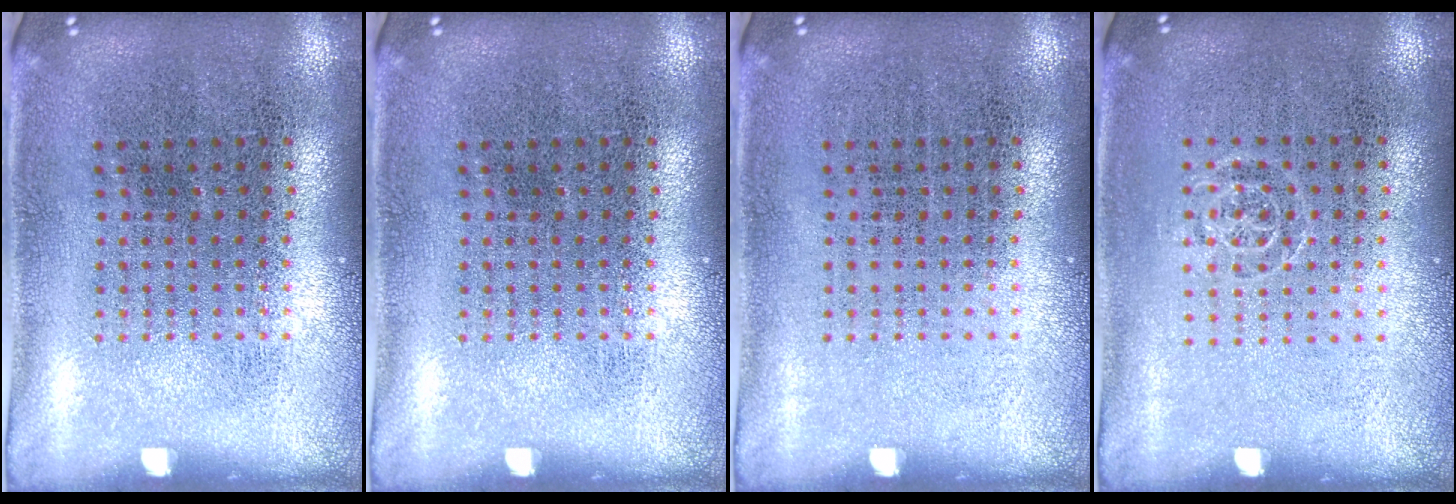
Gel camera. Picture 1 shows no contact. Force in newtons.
{"total": 0.0}
{"total": 0.0}
{"total": 0.6, "press": 0.5, "slide": 0.3}